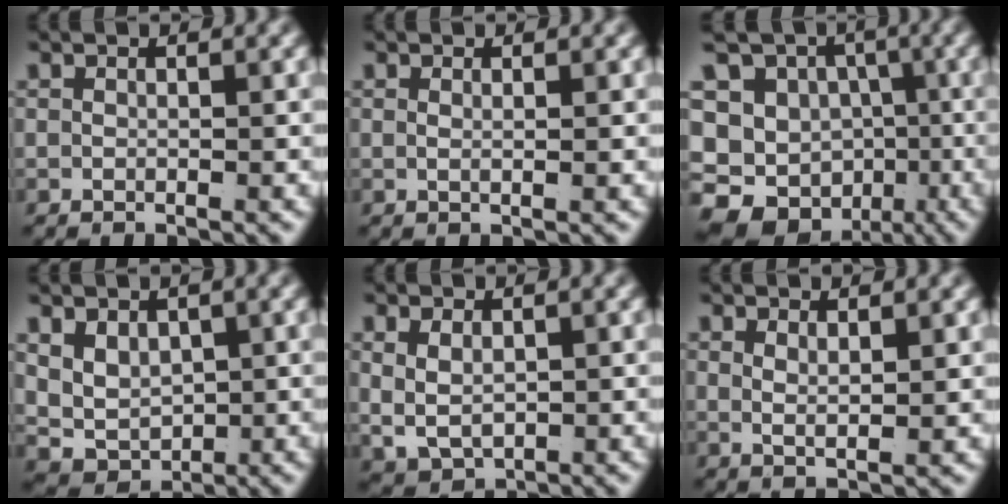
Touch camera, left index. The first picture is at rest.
{"total": 0.8, "force": [0.2, -0.6, 0.6], "torque": [-0.011, -0.009, 0.008]}
{"total": 18.0, "force": [-5.0, 15.3, 8.1], "torque": [-0.172, -0.072, -0.081]}
{"total": 6.9, "force": [0.4, 6.0, 3.5], "torque": [-0.094, -0.034, 0.016]}
{"total": 4.9, "force": [0.1, 4.1, 2.7], "torque": [-0.070, -0.023, 0.015]}
{"total": 1.5, "force": [1.0, -0.3, 1.1], "torque": [-0.022, -0.014, 0.031]}